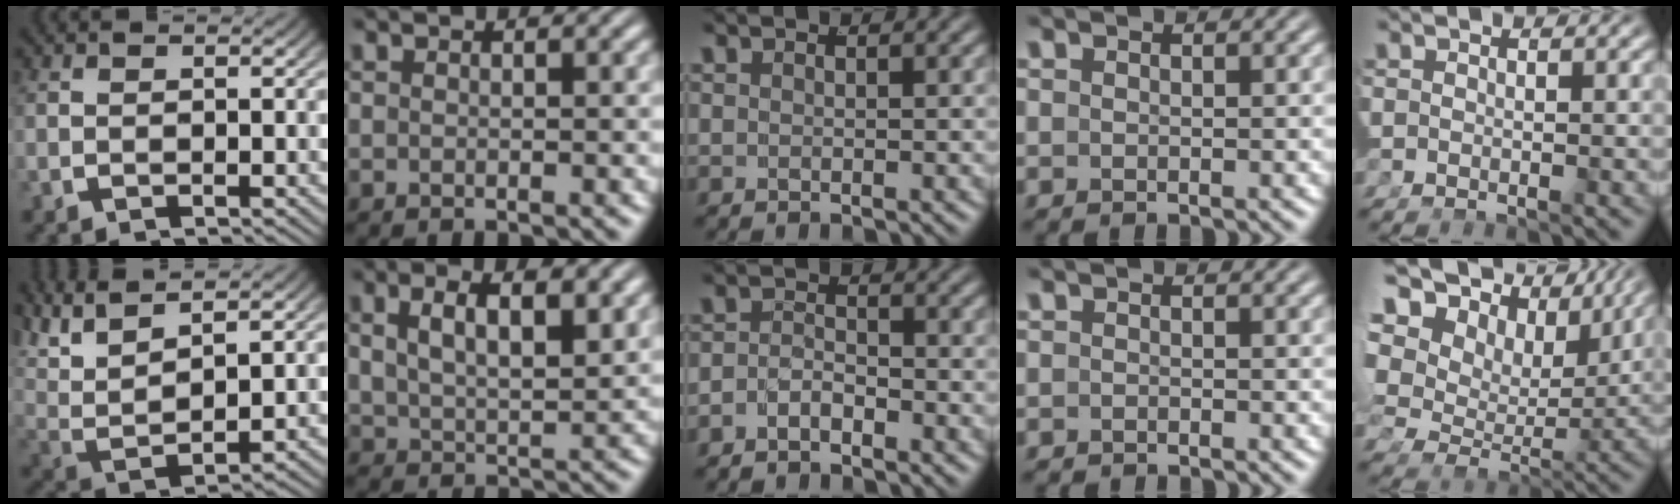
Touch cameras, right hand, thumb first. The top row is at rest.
{"thumb": {"total": 7.7, "force": [3.7, 4.4, 5.2], "torque": [-0.117, -0.002, 0.070]}, "index": {"total": 4.2, "force": [1.6, 2.4, 3.1], "torque": [-0.048, -0.001, 0.032]}, "middle": {"total": 2.5, "force": [-2.1, 1.1, 0.8], "torque": [-0.014, -0.010, -0.034]}, "ring": {"total": 0.9, "force": [-0.9, -0.1, -0.2], "torque": [-0.005, -0.012, -0.009]}, "little": {"total": 14.6, "force": [5.7, 10.0, 8.9], "torque": [-0.164, 0.009, 0.079]}}